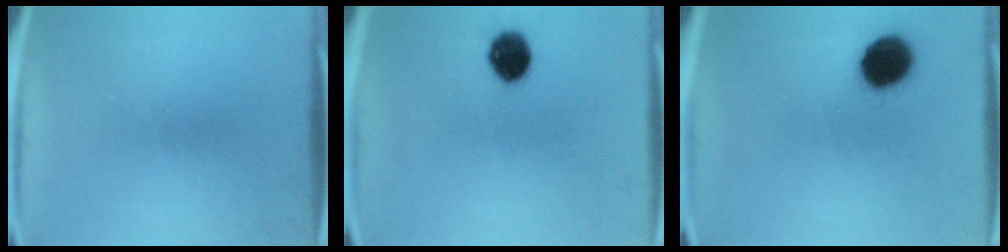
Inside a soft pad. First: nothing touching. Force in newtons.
{"total": 8.2}
{"total": 9.9}